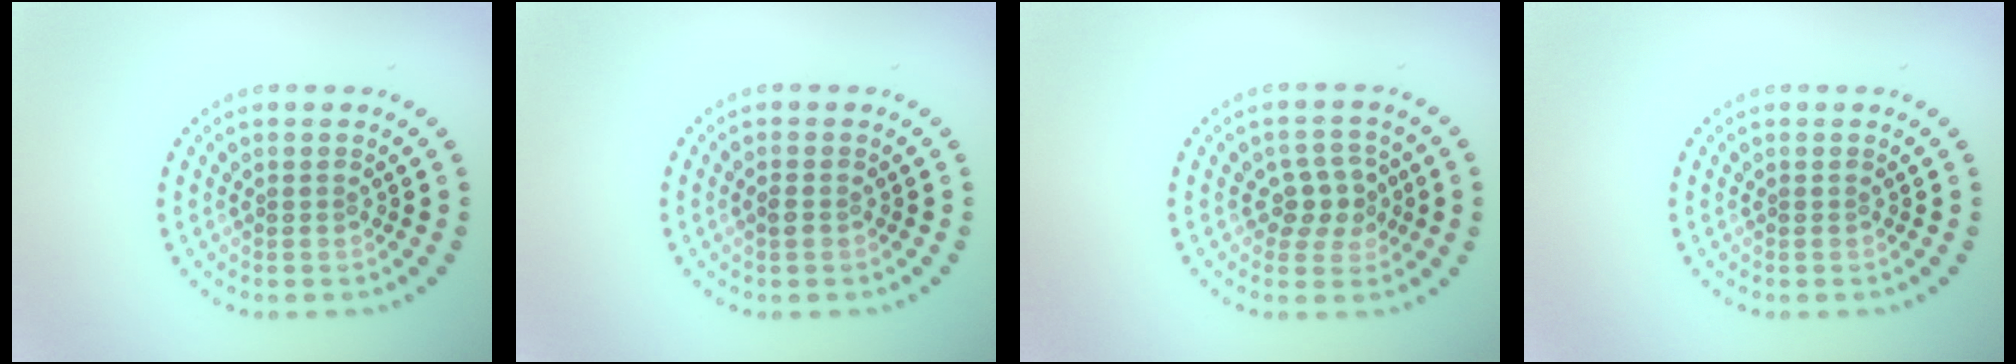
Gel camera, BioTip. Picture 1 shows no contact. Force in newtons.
{"total": 0.8, "press": 0.8, "slide": 0.2}
{"total": 2.7, "press": 2.6, "slide": 0.9}
{"total": 0.0}